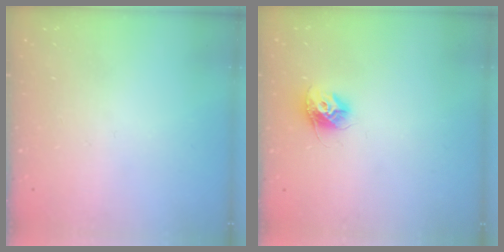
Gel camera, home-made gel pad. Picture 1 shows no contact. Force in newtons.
{"total": 9.5, "press": 9.5, "slide": 0.2}